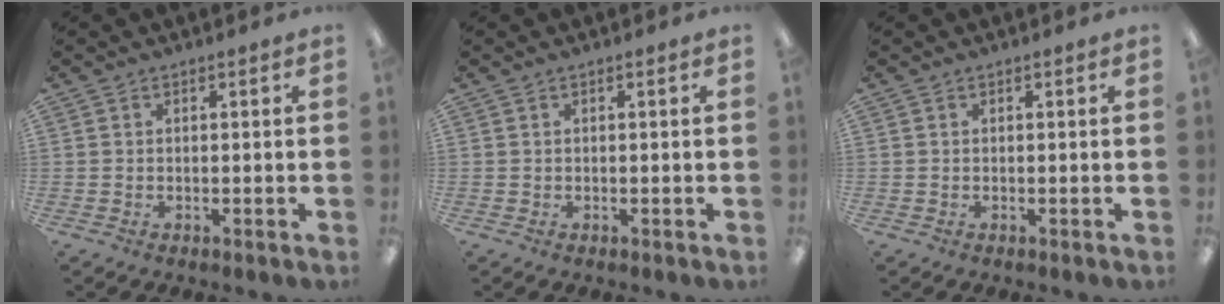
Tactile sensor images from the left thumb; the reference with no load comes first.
{"total": 0.0}
{"total": 0.0}